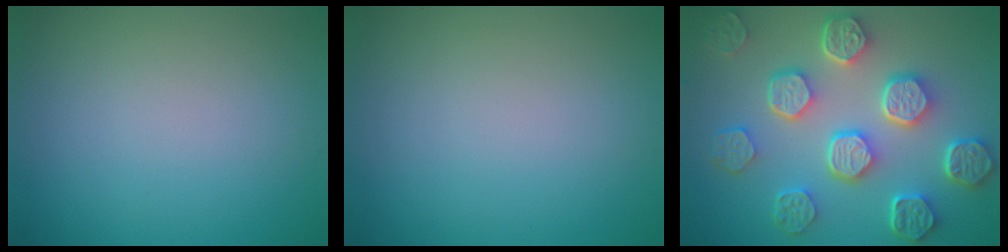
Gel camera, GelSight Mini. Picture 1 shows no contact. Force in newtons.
{"total": 0.0}
{"total": 7.9, "press": 6.1, "slide": 5.0}